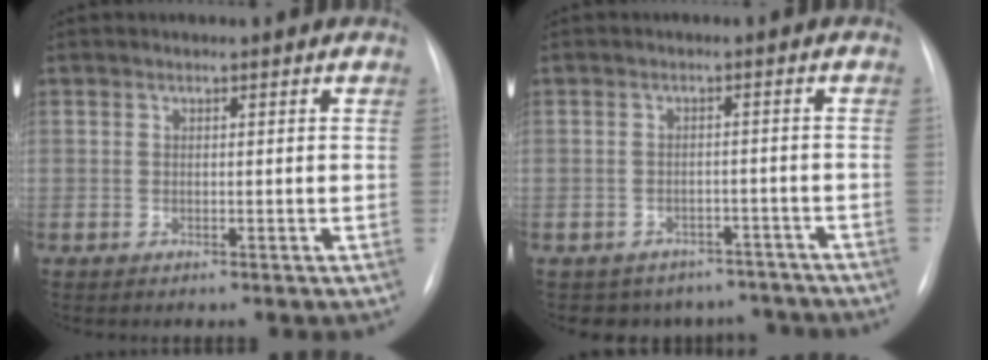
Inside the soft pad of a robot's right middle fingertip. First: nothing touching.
{"total": 8.3, "force": [-7.1, 4.4, 0.1], "torque": [0.013, 0.024, -0.077]}